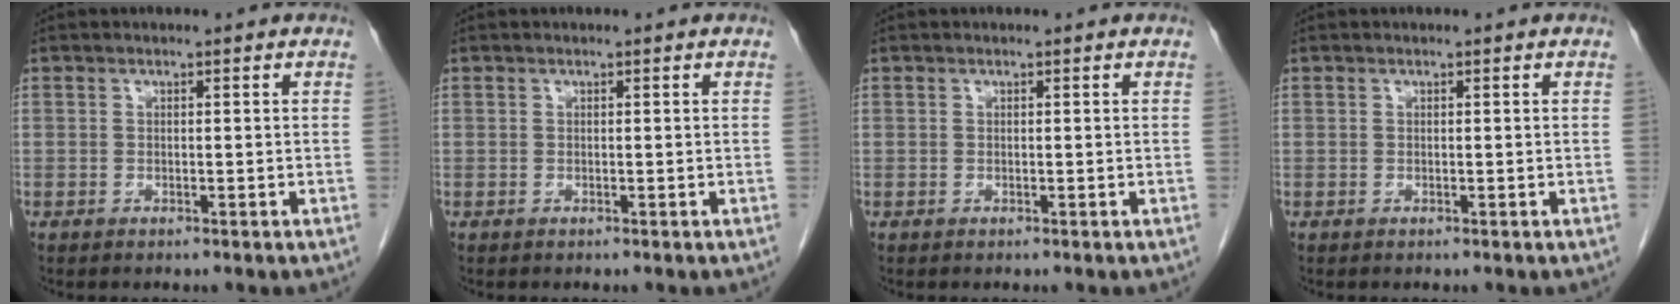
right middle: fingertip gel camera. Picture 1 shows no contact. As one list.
[{"total": 0.0}, {"total": 0.0}, {"total": 0.0}]